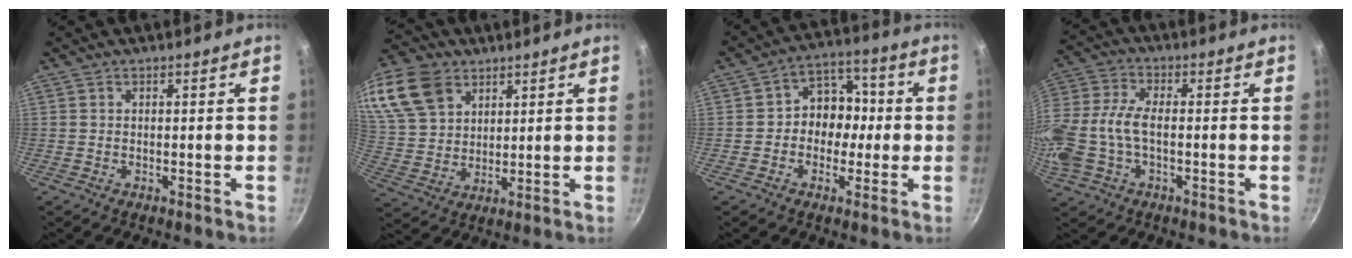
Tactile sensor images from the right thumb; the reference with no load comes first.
{"total": 17.9, "force": [9.4, 12.5, 8.8], "torque": [-0.186, -0.002, 0.187]}
{"total": 8.7, "force": [-0.8, 7.4, 4.6], "torque": [-0.005, 0.033, -0.028]}
{"total": 13.6, "force": [-2.3, 7.8, 10.9], "torque": [-0.244, 0.017, -0.058]}